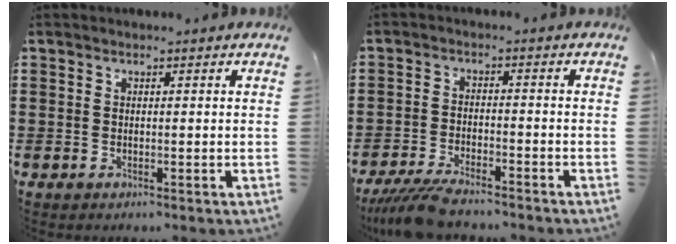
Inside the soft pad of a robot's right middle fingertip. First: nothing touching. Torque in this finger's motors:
{"motor_torque": [0.15, -0.13, 0.09, 0.10]}